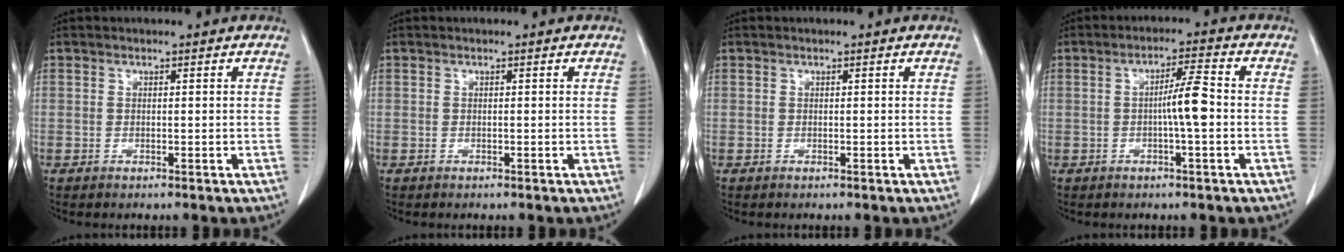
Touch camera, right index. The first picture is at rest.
{"total": 0.0}
{"total": 0.0}
{"total": 4.9, "force": [-0.5, 0.0, 4.9], "torque": [-0.075, 0.010, -0.006]}